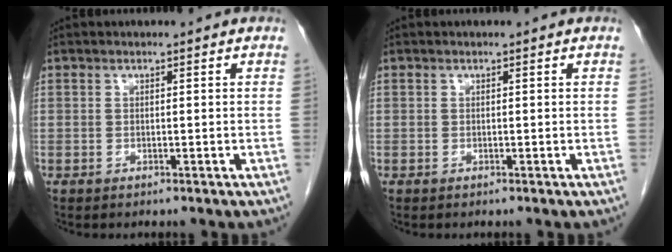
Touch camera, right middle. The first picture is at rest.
{"total": 0.0}